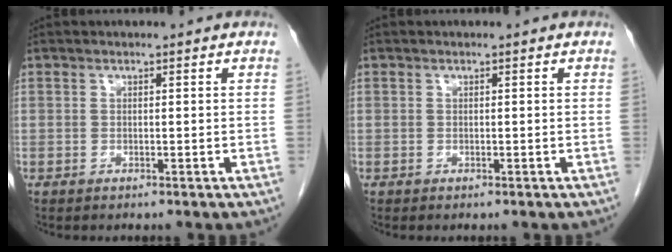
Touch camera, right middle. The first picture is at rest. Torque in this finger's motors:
{"motor_torque": [0.43, -0.45, 0.06, 0.01]}